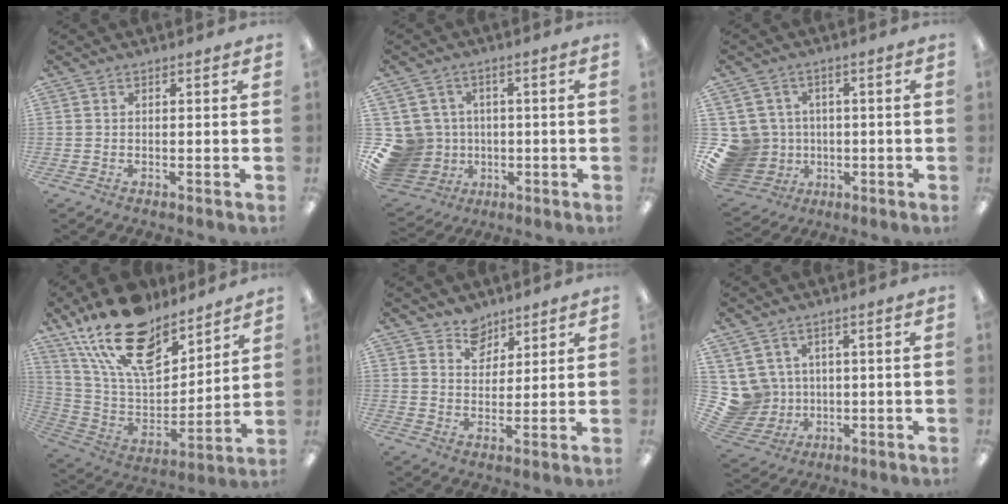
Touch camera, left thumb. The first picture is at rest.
{"total": 12.3, "force": [-1.8, 11.4, 4.3], "torque": [-0.124, 0.019, -0.024]}
{"total": 11.5, "force": [-1.6, 10.8, 3.7], "torque": [-0.116, 0.021, -0.017]}
{"total": 22.7, "force": [15.9, 10.8, 12.1], "torque": [-0.224, -0.094, 0.287]}
{"total": 6.5, "force": [5.0, 4.1, 0.5], "torque": [-0.001, -0.032, 0.090]}
{"total": 8.3, "force": [1.6, 8.0, 1.5], "torque": [-0.076, -0.007, 0.040]}